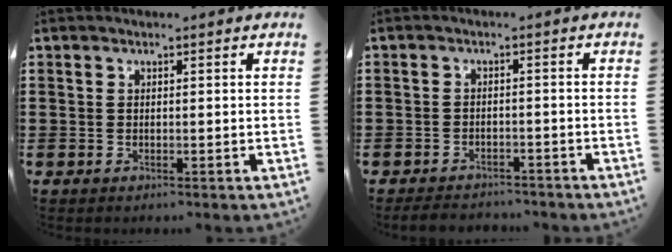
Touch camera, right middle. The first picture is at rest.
{"total": 2.7, "force": [-2.7, 0.5, -0.2], "torque": [-0.004, -0.002, -0.059]}